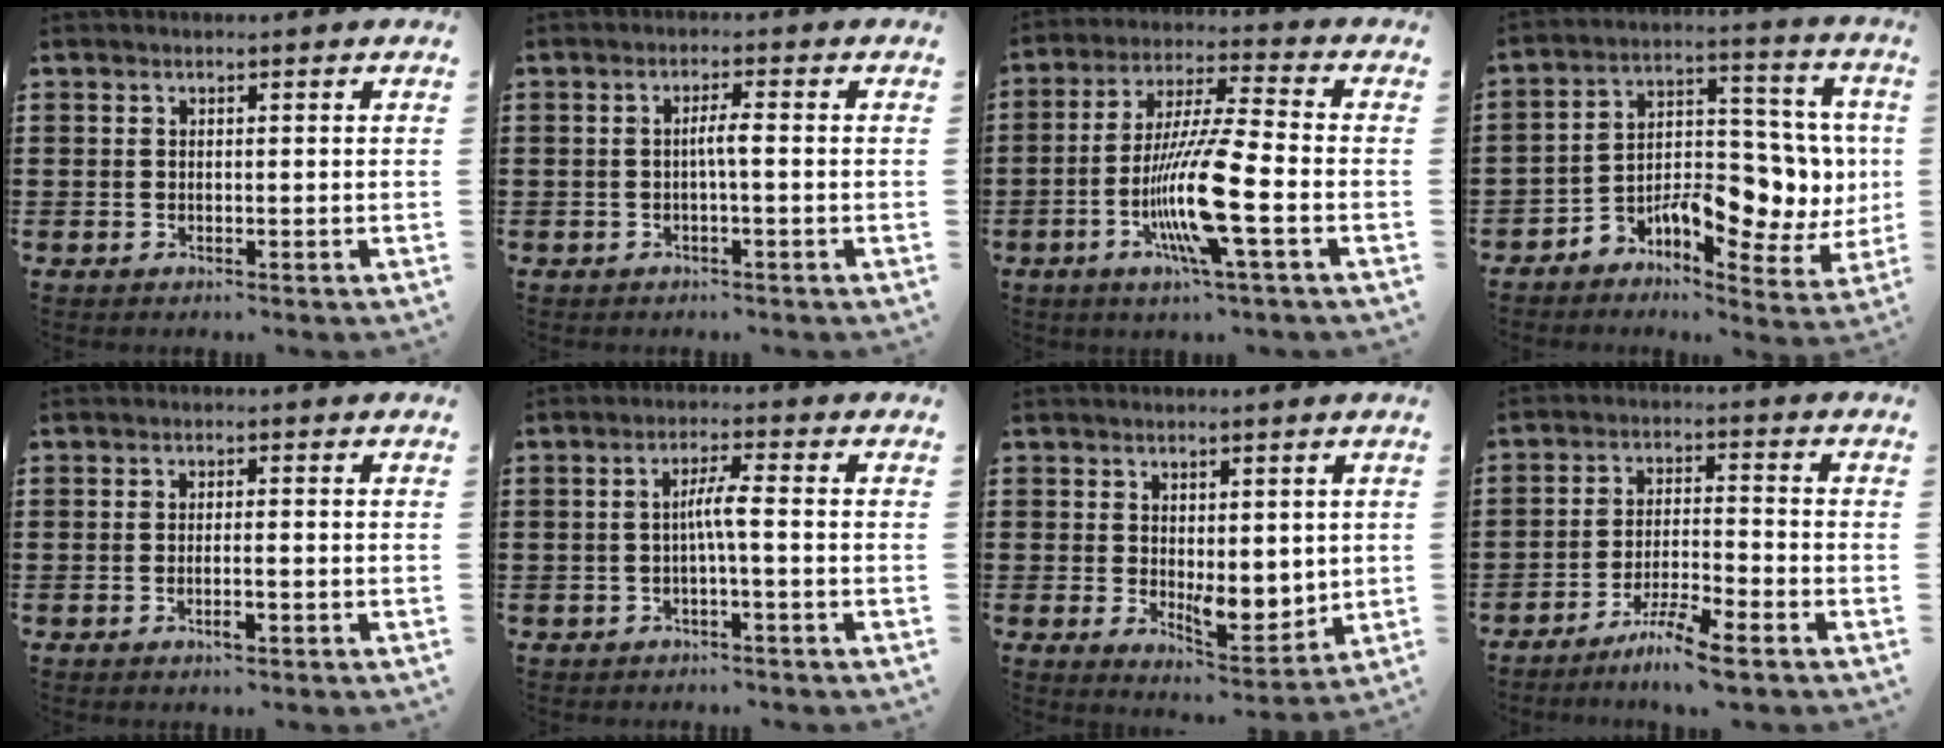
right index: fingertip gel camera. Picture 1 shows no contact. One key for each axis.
{"total": 2.3, "fx": -0.4, "fy": 0.1, "fz": 2.3, "tx": -0.043, "ty": 0.000, "tz": -0.009}
{"total": 13.1, "fx": -4.2, "fy": 1.1, "fz": 12.4, "tx": -0.260, "ty": -0.016, "tz": -0.089}
{"total": 8.7, "fx": -2.8, "fy": 5.2, "fz": 6.3, "tx": -0.092, "ty": -0.004, "tz": -0.047}
{"total": 2.0, "fx": -0.9, "fy": 0.4, "fz": 1.7, "tx": -0.028, "ty": -0.001, "tz": -0.017}
{"total": 3.4, "fx": -0.6, "fy": 0.0, "fz": 3.3, "tx": -0.062, "ty": -0.001, "tz": -0.014}
{"total": 4.5, "fx": 1.1, "fy": 2.9, "fz": 3.3, "tx": -0.051, "ty": -0.007, "tz": 0.020}
{"total": 6.1, "fx": -5.0, "fy": -0.1, "fz": 3.5, "tx": -0.079, "ty": -0.009, "tz": -0.098}